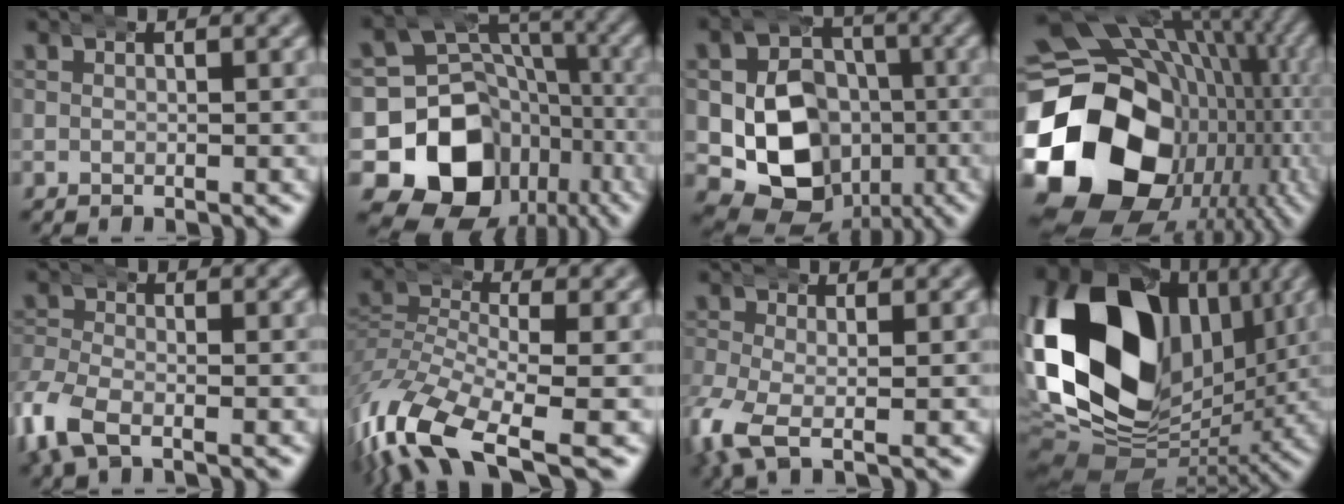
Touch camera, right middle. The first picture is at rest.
{"total": 20.6, "force": [-5.6, 17.2, 9.9], "torque": [-0.195, -0.076, -0.079]}
{"total": 13.5, "force": [-2.9, 11.2, 7.0], "torque": [-0.137, -0.055, -0.039]}
{"total": 31.0, "force": [-4.3, 23.0, 20.3], "torque": [-0.354, -0.072, -0.059]}
{"total": 4.5, "force": [-2.0, 3.0, 2.6], "torque": [-0.089, -0.018, -0.029]}
{"total": 9.4, "force": [-4.8, 4.9, 6.5], "torque": [-0.166, -0.052, -0.055]}
{"total": 4.0, "force": [-1.5, 2.2, 3.0], "torque": [-0.101, -0.030, -0.013]}
{"total": 26.7, "force": [2.2, 18.8, 18.7], "torque": [-0.309, -0.029, 0.051]}